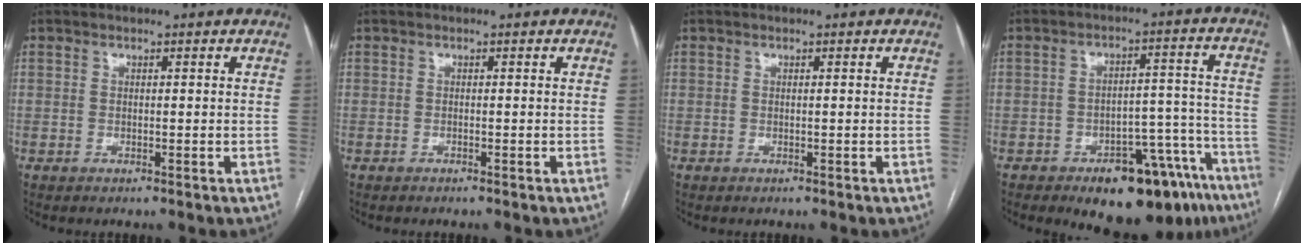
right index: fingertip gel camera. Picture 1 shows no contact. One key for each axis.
{"total": 0.0}
{"total": 0.0}
{"total": 16.6, "fx": -11.6, "fy": 6.7, "fz": 9.8, "tx": -0.056, "ty": 0.054, "tz": -0.157}